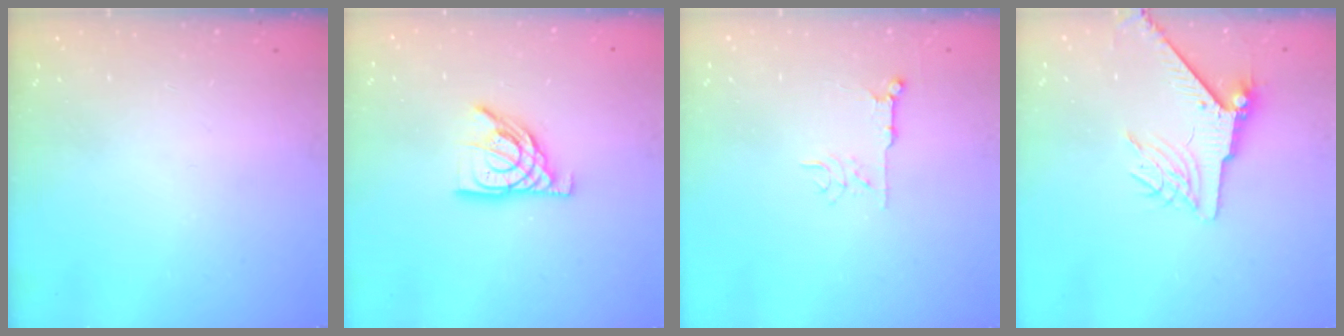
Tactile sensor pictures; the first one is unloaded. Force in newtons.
{"total": 11.1, "press": 11.0, "slide": 1.0}
{"total": 5.4, "press": 5.4, "slide": 0.7}
{"total": 7.3, "press": 7.2, "slide": 1.1}